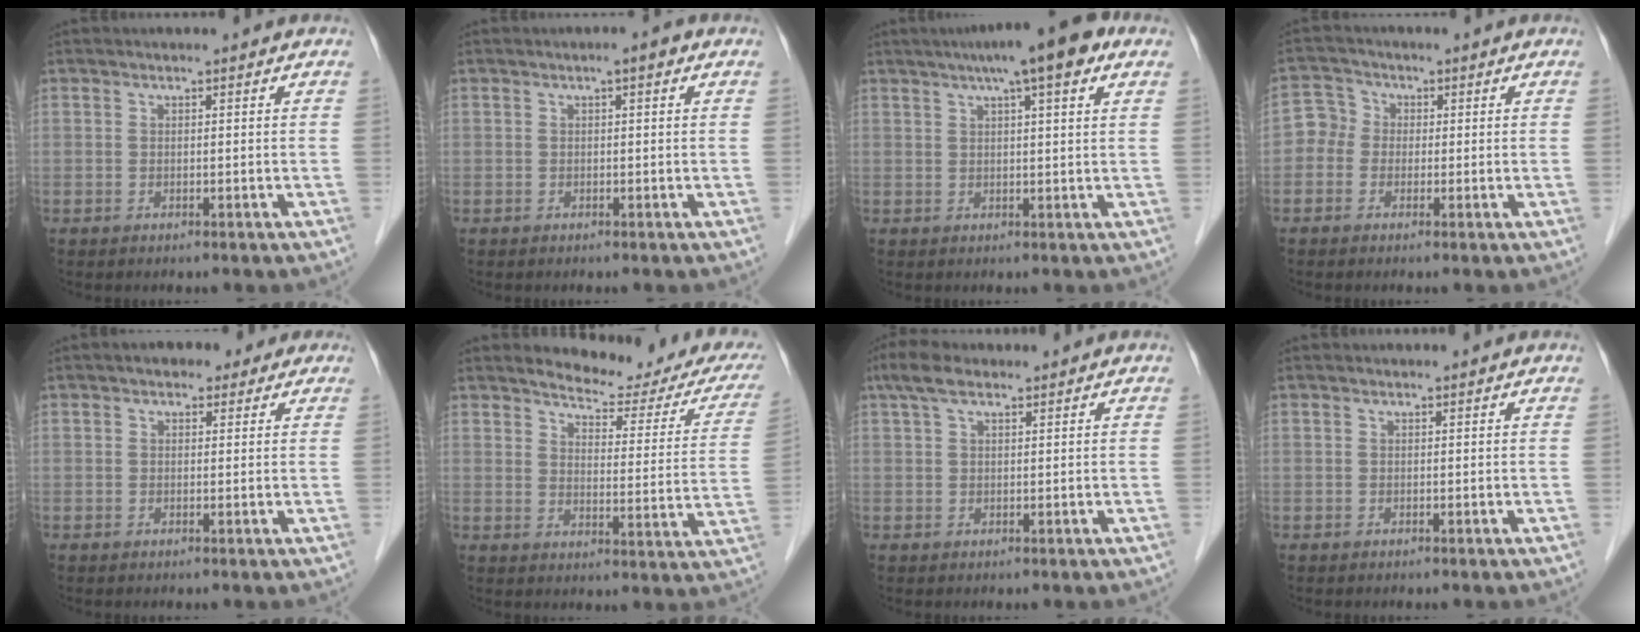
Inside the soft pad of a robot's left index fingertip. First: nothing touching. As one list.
[{"total": 1.4, "force": [0.5, 0.4, 1.2], "torque": [-0.017, 0.006, 0.004]}, {"total": 9.5, "force": [5.6, 1.2, 7.6], "torque": [-0.107, 0.032, 0.076]}, {"total": 3.0, "force": [-0.5, 2.8, 1.0], "torque": [-0.016, 0.014, -0.020]}, {"total": 4.3, "force": [2.9, 2.6, 1.8], "torque": [-0.012, 0.024, 0.037]}, {"total": 16.7, "force": [15.1, 3.0, 6.4], "torque": [-0.065, -0.054, 0.166]}, {"total": 4.2, "force": [2.9, 1.6, 2.6], "torque": [-0.064, 0.027, 0.057]}, {"total": 1.1, "force": [1.1, 0.2, 0.2], "torque": [-0.011, 0.014, 0.013]}]